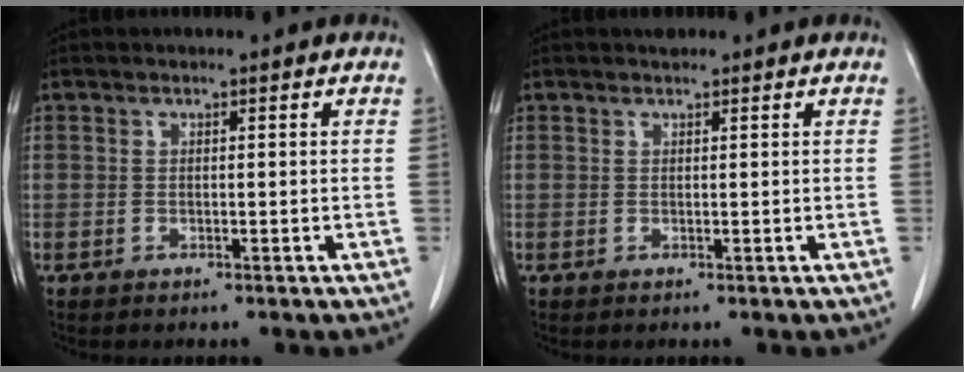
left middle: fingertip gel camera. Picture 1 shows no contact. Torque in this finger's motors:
{"motor_torque": [-0.18, 0.19, -0.13, -0.01]}